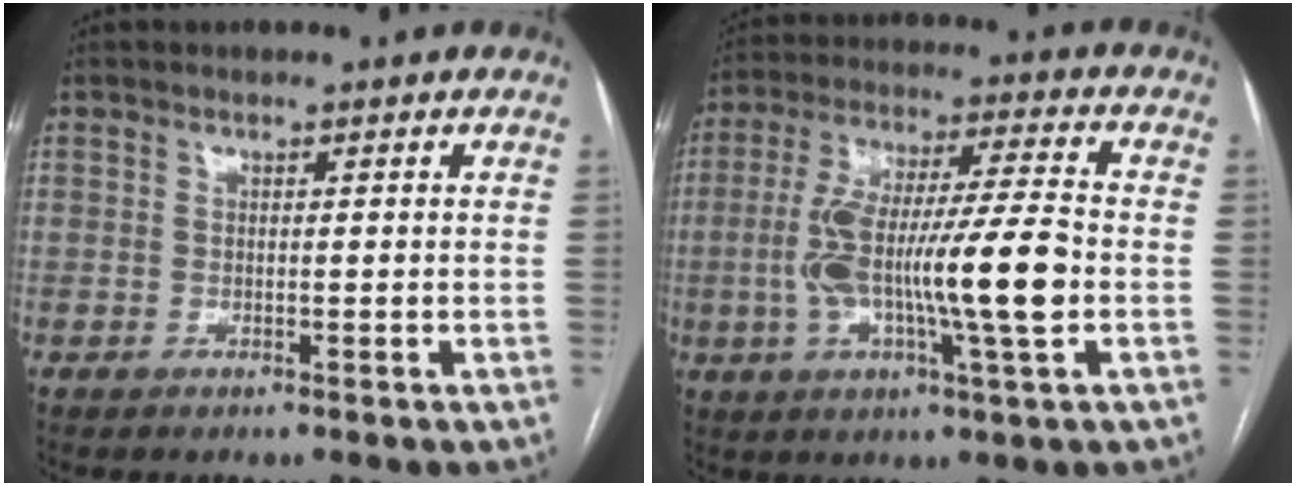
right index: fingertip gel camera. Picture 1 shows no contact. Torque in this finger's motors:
{"motor_torque": [1.70, -0.44, 1.05, 0.21]}